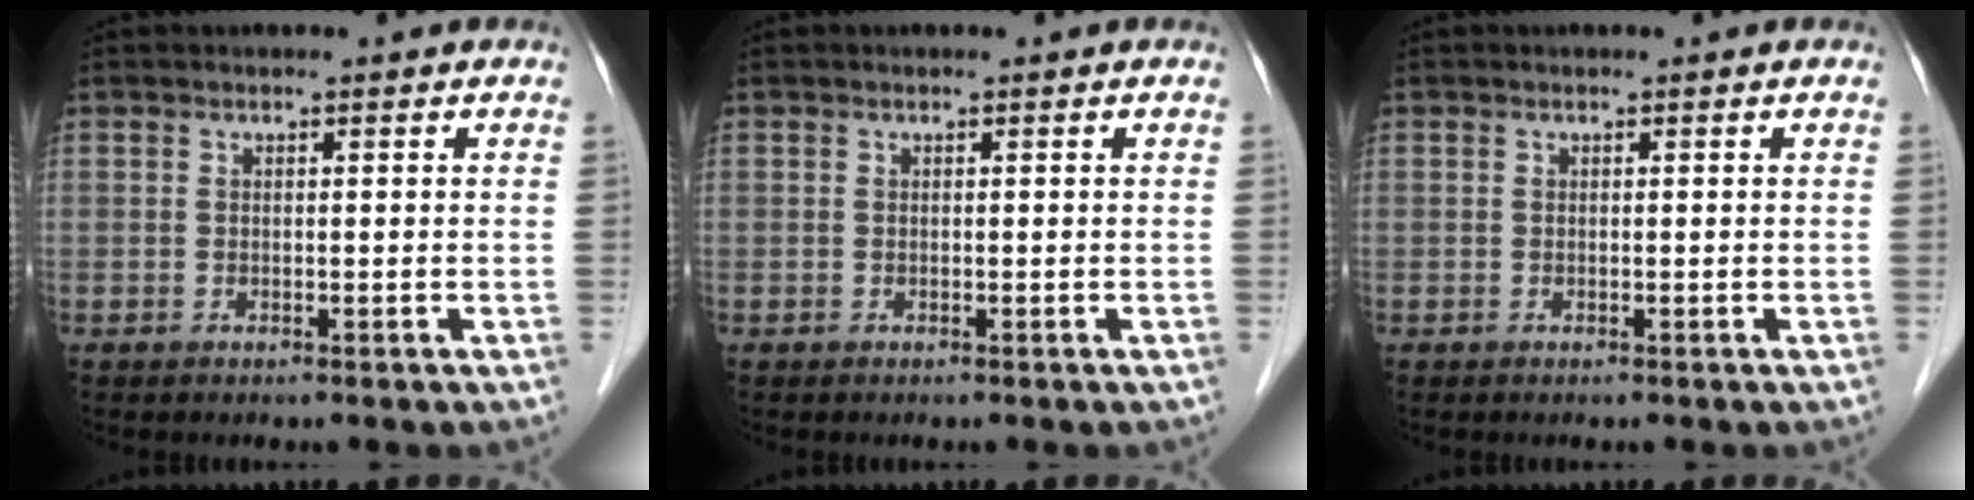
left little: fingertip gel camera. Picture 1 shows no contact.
{"total": 0.0}
{"total": 0.0}